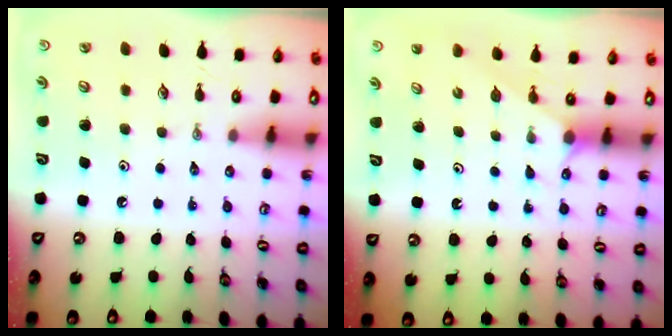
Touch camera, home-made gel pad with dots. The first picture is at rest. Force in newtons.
{"total": 2.1, "press": 2.1, "slide": 0.3}